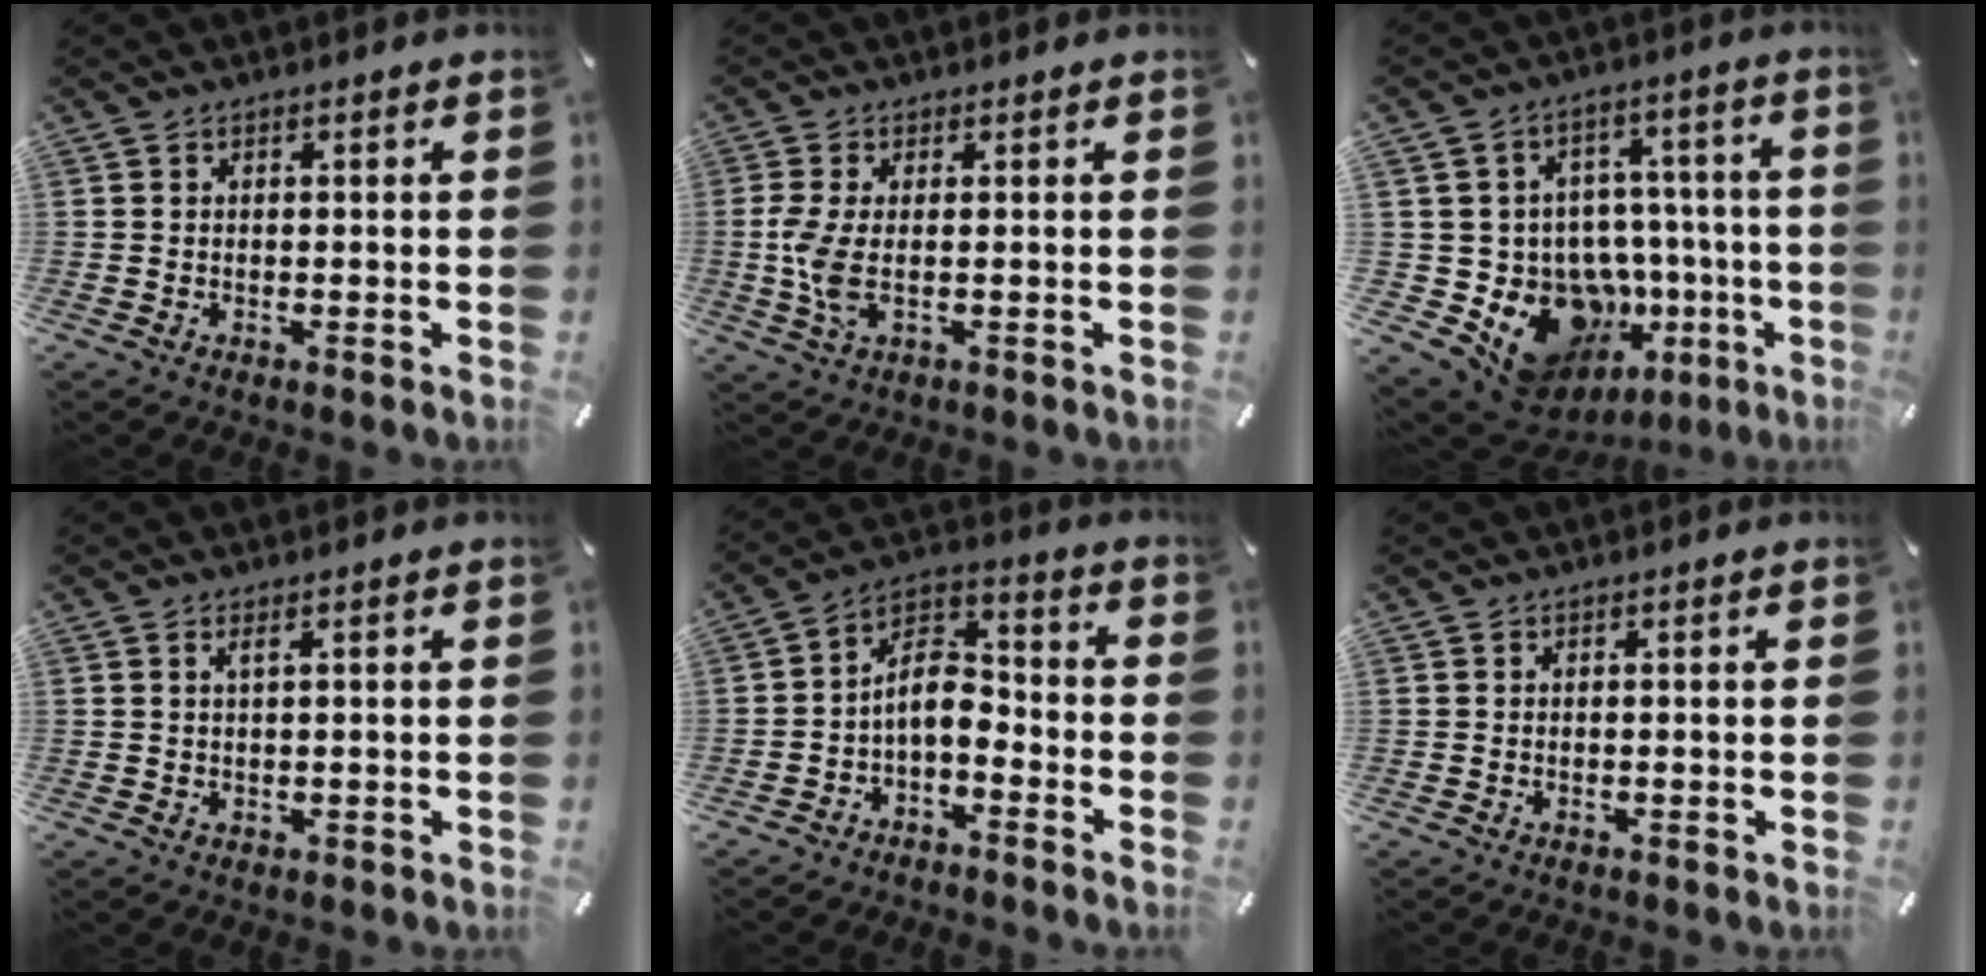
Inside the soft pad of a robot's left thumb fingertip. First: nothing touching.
{"total": 6.1, "force": [-0.1, 2.3, 5.7], "torque": [-0.135, -0.010, -0.006]}
{"total": 17.5, "force": [-7.7, 13.2, 8.6], "torque": [-0.142, 0.026, -0.095]}
{"total": 1.4, "force": [0.7, 0.4, 1.2], "torque": [-0.023, 0.000, 0.011]}
{"total": 9.0, "force": [-2.8, 5.4, 6.5], "torque": [-0.125, 0.012, -0.051]}
{"total": 0.0}